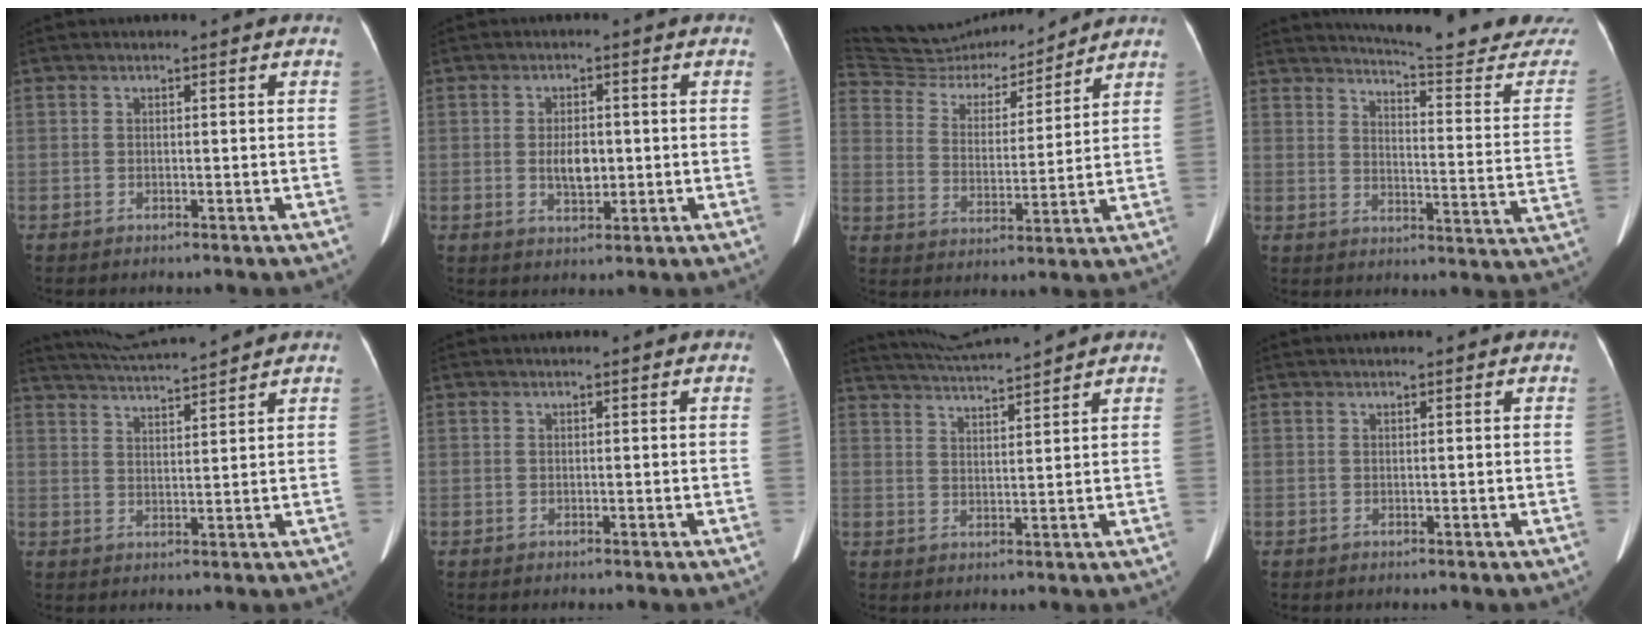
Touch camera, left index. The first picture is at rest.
{"total": 3.8, "force": [-0.5, 1.9, 3.3], "torque": [-0.060, -0.008, -0.005]}
{"total": 16.9, "force": [16.0, 4.4, 3.1], "torque": [-0.076, -0.003, 0.272]}
{"total": 21.7, "force": [20.8, 0.5, 6.0], "torque": [-0.085, -0.129, 0.237]}
{"total": 9.0, "force": [8.5, -1.2, 2.7], "torque": [-0.060, 0.010, 0.137]}
{"total": 0.0}
{"total": 8.0, "force": [7.6, -1.6, 2.2], "torque": [-0.053, 0.005, 0.128]}
{"total": 1.2, "force": [1.0, 0.1, 0.6], "torque": [-0.008, 0.013, 0.015]}